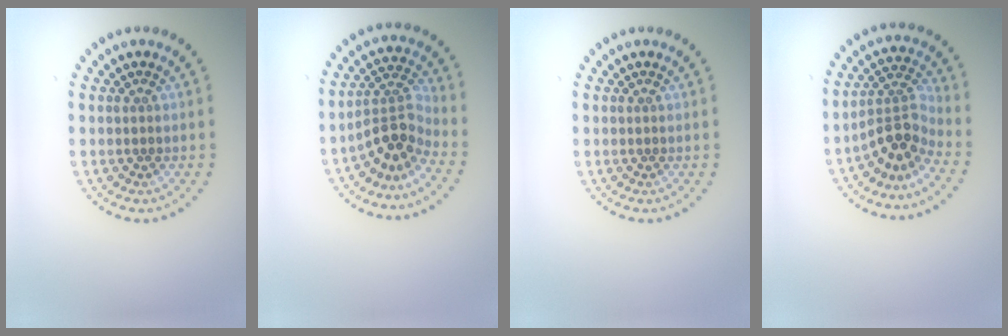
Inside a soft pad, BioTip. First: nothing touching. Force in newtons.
{"total": 3.8, "press": 2.7, "slide": 2.7}
{"total": 0.0}
{"total": 3.8, "press": 2.7, "slide": 2.8}